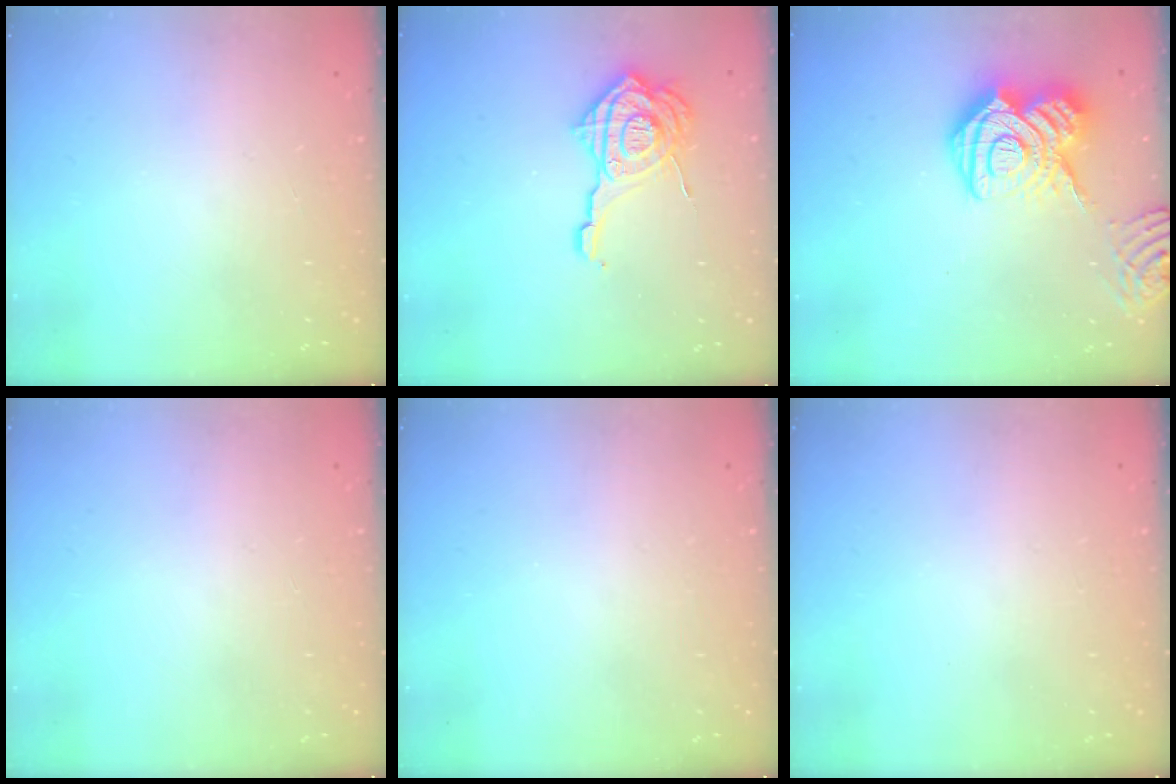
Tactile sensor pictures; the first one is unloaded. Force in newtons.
{"total": 16.6, "press": 16.5, "slide": 1.6}
{"total": 18.2, "press": 18.1, "slide": 2.0}
{"total": 0.0}
{"total": 0.0}
{"total": 0.0}